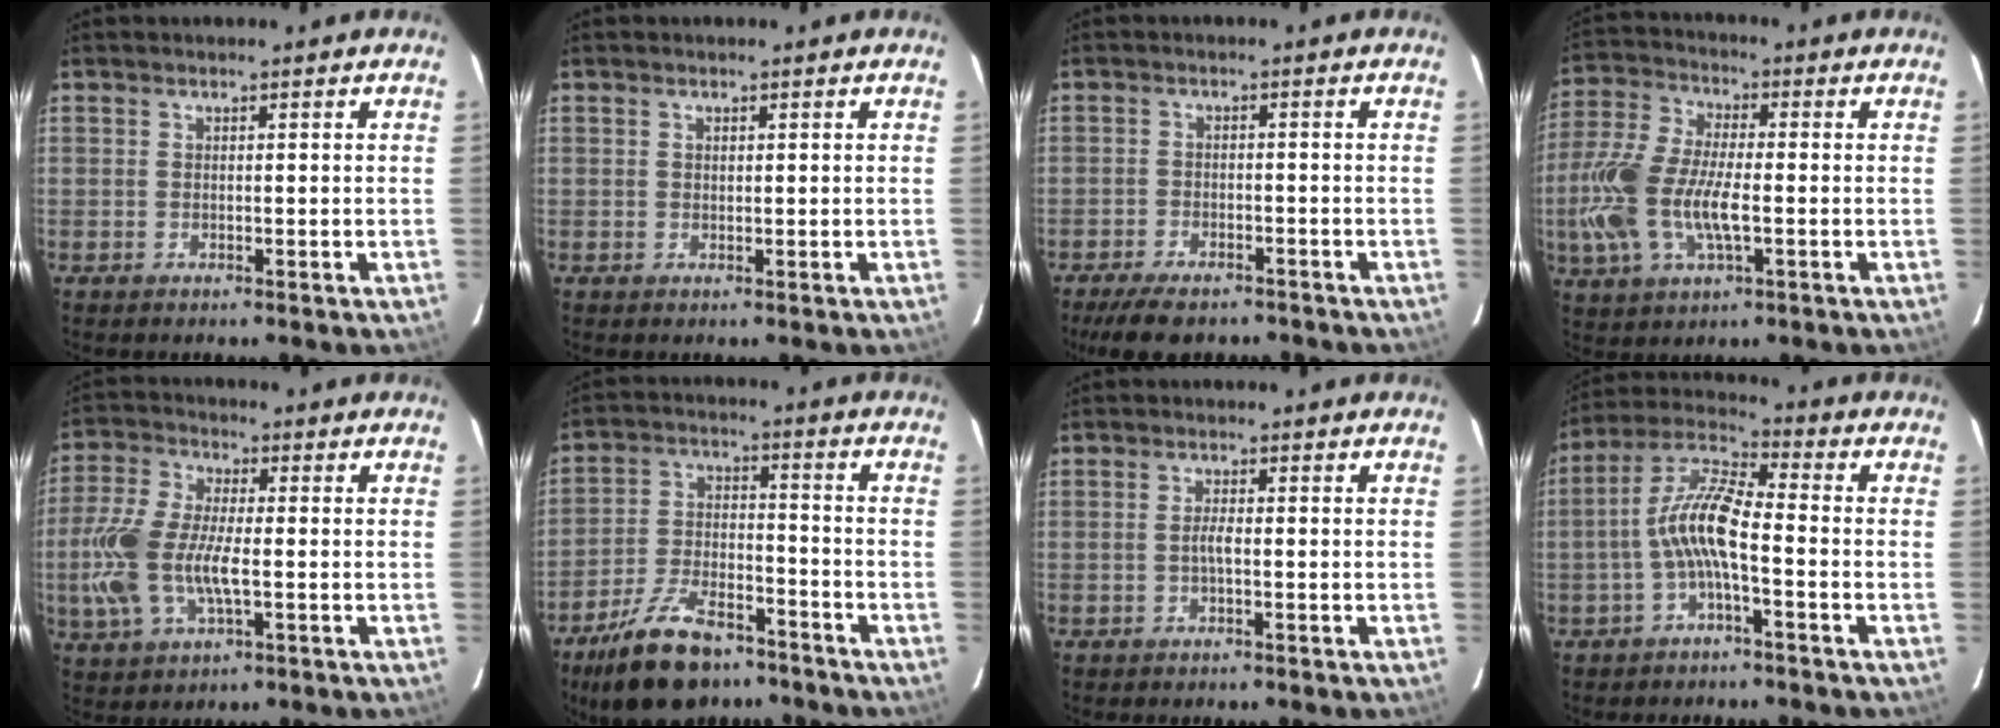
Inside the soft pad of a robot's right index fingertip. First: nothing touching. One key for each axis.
{"total": 0.6, "fx": 0.2, "fy": 0.5, "fz": 0.3, "tx": -0.005, "ty": 0.002, "tz": 0.005}
{"total": 9.1, "fx": -7.4, "fy": 3.2, "fz": 4.2, "tx": -0.099, "ty": -0.013, "tz": -0.117}
{"total": 15.6, "fx": -3.2, "fy": 6.7, "fz": 13.7, "tx": -0.310, "ty": -0.003, "tz": -0.062}
{"total": 13.2, "fx": -2.3, "fy": 5.6, "fz": 11.7, "tx": -0.266, "ty": -0.001, "tz": -0.045}
{"total": 16.4, "fx": -12.0, "fy": 7.1, "fz": 8.6, "tx": -0.178, "ty": -0.008, "tz": -0.202}
{"total": 1.6, "fx": -0.5, "fy": 0.2, "fz": 1.5, "tx": -0.030, "ty": 0.003, "tz": -0.011}
{"total": 8.9, "fx": -2.6, "fy": 2.0, "fz": 8.3, "tx": -0.188, "ty": 0.017, "tz": -0.050}